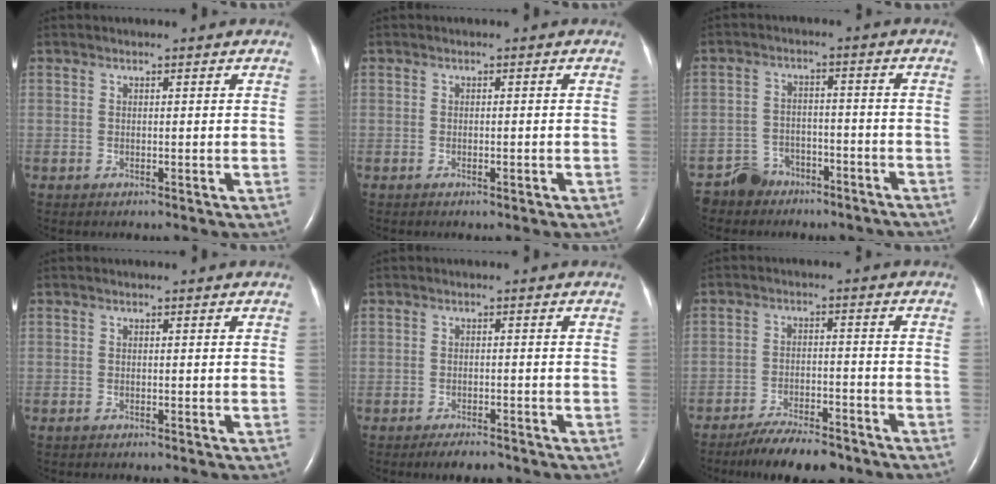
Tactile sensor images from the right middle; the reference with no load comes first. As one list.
[{"total": 0.8, "force": [-0.4, 0.1, 0.7], "torque": [-0.017, -0.001, -0.002]}, {"total": 7.4, "force": [-5.8, 4.6, 0.6], "torque": [-0.008, 0.018, -0.086]}, {"total": 0.6, "force": [-0.5, 0.1, 0.3], "torque": [-0.011, -0.002, -0.008]}, {"total": 3.2, "force": [-2.6, 0.8, 1.7], "torque": [-0.027, -0.005, -0.038]}, {"total": 9.4, "force": [-7.9, 2.3, 4.5], "torque": [-0.068, -0.013, -0.128]}]